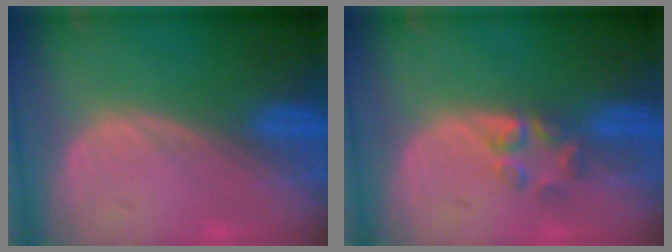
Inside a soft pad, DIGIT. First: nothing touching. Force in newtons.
{"total": 2.9, "press": 2.9, "slide": 0.3}